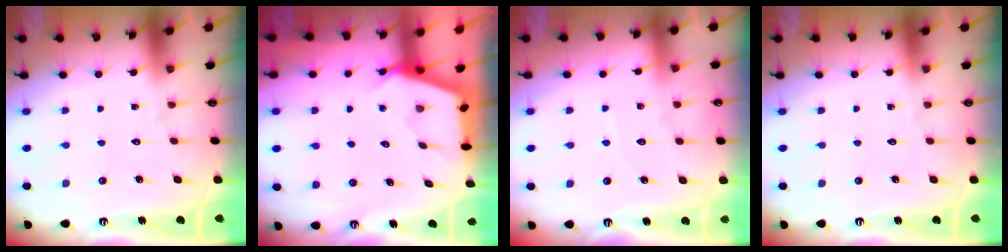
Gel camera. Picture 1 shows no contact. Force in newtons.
{"total": 2.7, "press": 2.7, "slide": 0.4}
{"total": 3.9, "press": 3.9, "slide": 0.6}
{"total": 0.0}